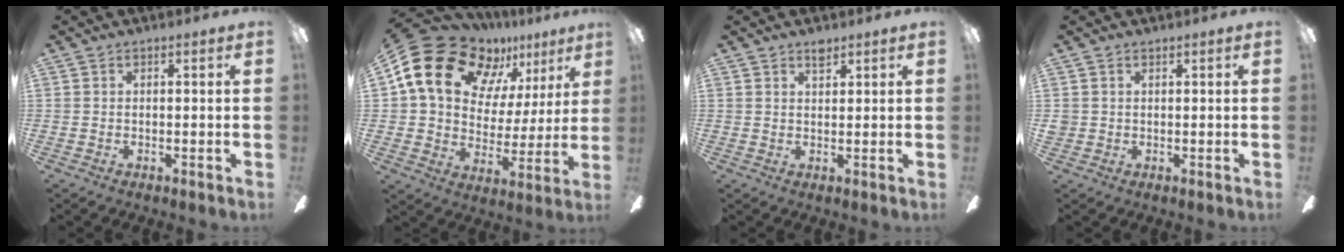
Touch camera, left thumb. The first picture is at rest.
{"total": 19.0, "force": [10.9, 12.5, 9.1], "torque": [-0.167, -0.065, 0.206]}
{"total": 2.5, "force": [2.1, 1.0, 1.0], "torque": [-0.008, -0.010, 0.036]}
{"total": 1.6, "force": [0.8, 1.4, 0.1], "torque": [-0.004, -0.001, 0.016]}